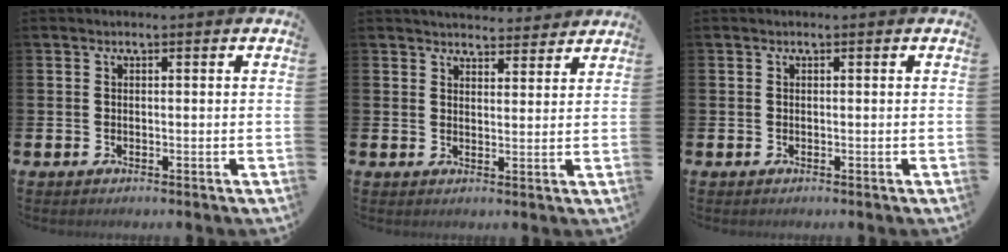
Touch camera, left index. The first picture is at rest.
{"total": 4.0, "force": [3.9, 0.8, 0.0], "torque": [0.005, -0.026, 0.069]}
{"total": 0.0}